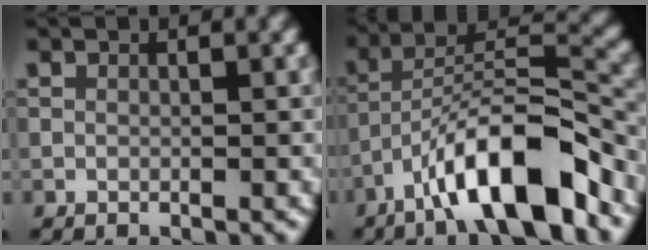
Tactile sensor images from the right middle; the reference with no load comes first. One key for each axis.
{"total": 10.6, "fx": -6.7, "fy": 2.8, "fz": 7.8, "tx": -0.123, "ty": 0.019, "tz": -0.121}